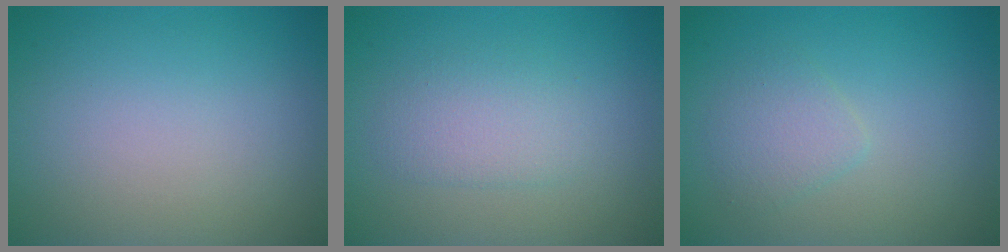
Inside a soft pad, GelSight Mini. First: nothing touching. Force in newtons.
{"total": 2.3, "press": 2.2, "slide": 0.1}
{"total": 1.9, "press": 1.9, "slide": 0.1}